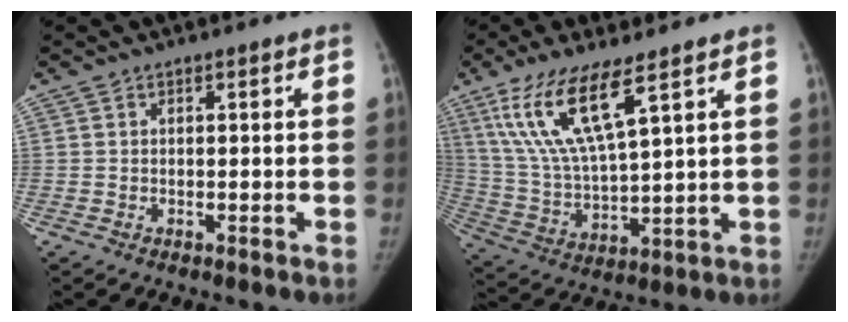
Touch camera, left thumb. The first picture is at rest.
{"total": 14.5, "force": [8.0, 3.4, 11.6], "torque": [-0.243, -0.035, 0.167]}